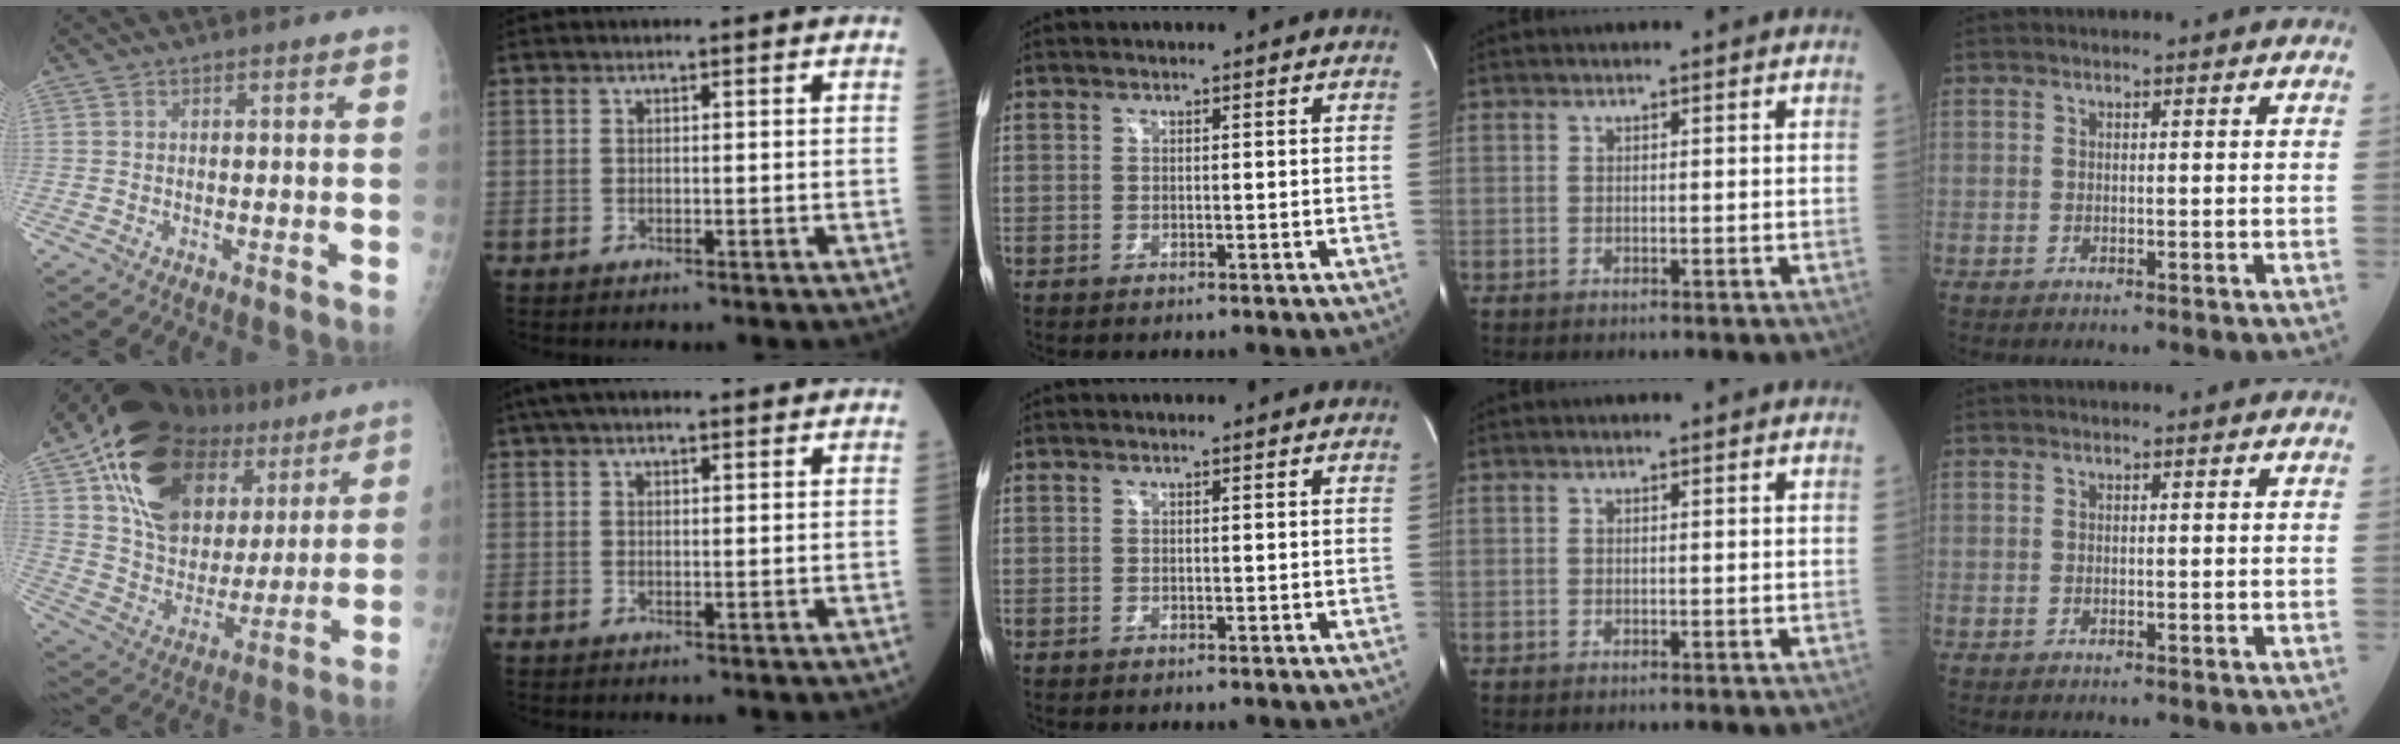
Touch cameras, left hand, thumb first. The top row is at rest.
{"thumb": {"total": 25.6, "force": [13.3, 16.0, 14.9], "torque": [-0.202, -0.015, 0.235]}, "index": {"total": 7.0, "force": [5.5, 1.7, 3.9], "torque": [-0.065, 0.044, 0.087]}}